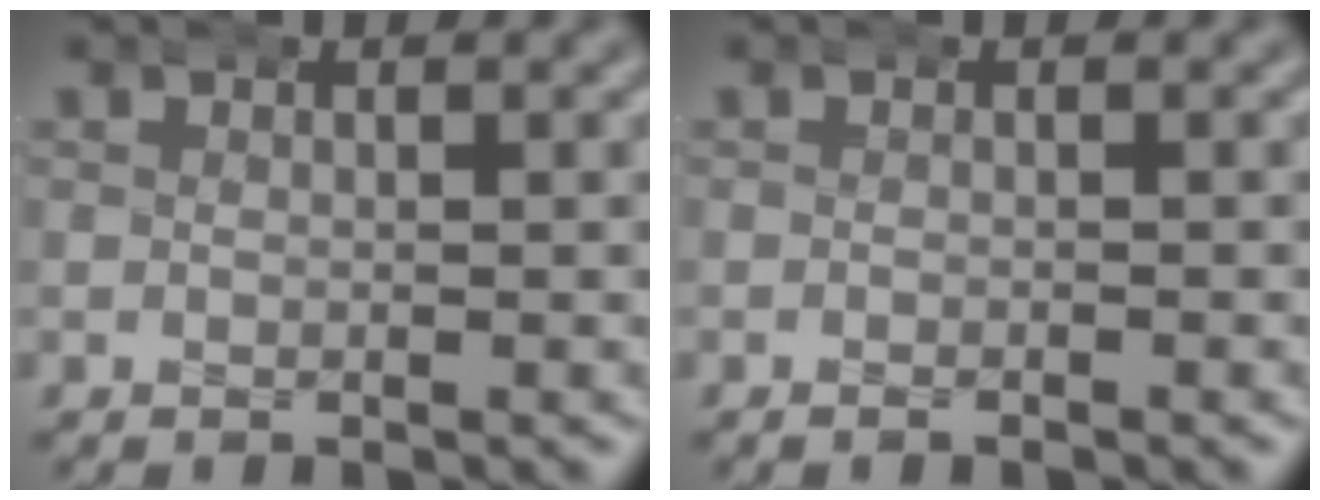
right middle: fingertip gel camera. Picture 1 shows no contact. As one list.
[{"total": 0.9, "force": [-0.8, 0.1, 0.4], "torque": [-0.005, -0.002, -0.013]}]